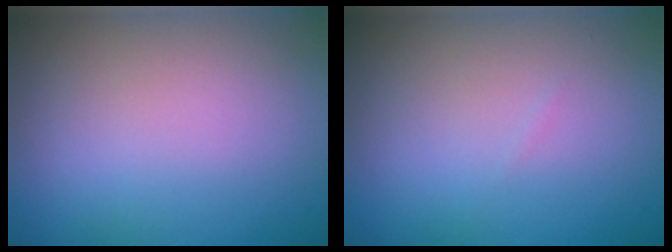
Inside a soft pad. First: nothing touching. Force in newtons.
{"total": 0.0}